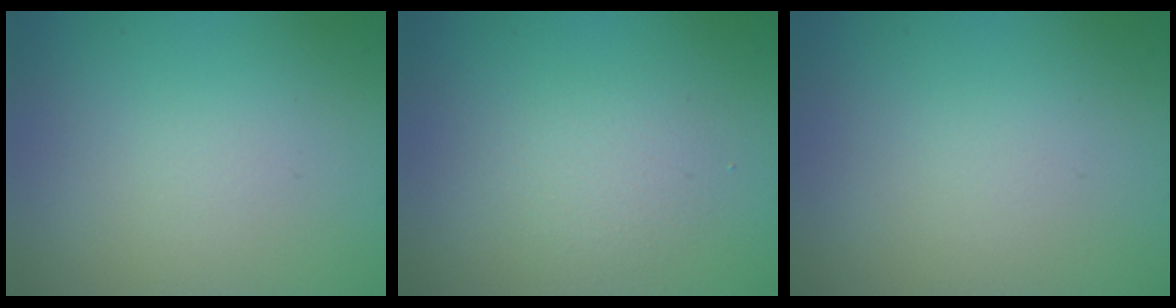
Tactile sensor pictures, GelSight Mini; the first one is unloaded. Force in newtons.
{"total": 1.6, "press": 1.6, "slide": 0.0}
{"total": 0.0}